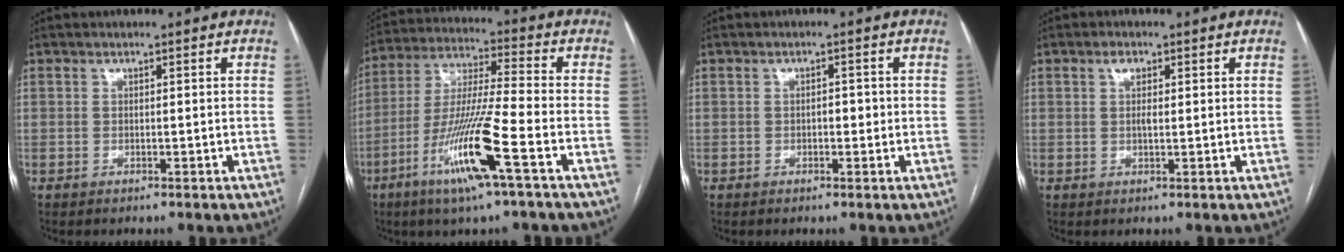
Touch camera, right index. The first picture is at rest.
{"total": 14.3, "force": [-6.5, -0.4, 12.7], "torque": [-0.259, -0.018, -0.124]}
{"total": 1.7, "force": [-0.2, 0.9, 1.3], "torque": [-0.015, 0.005, -0.004]}
{"total": 2.0, "force": [0.7, 1.0, 1.6], "torque": [-0.034, 0.006, 0.015]}